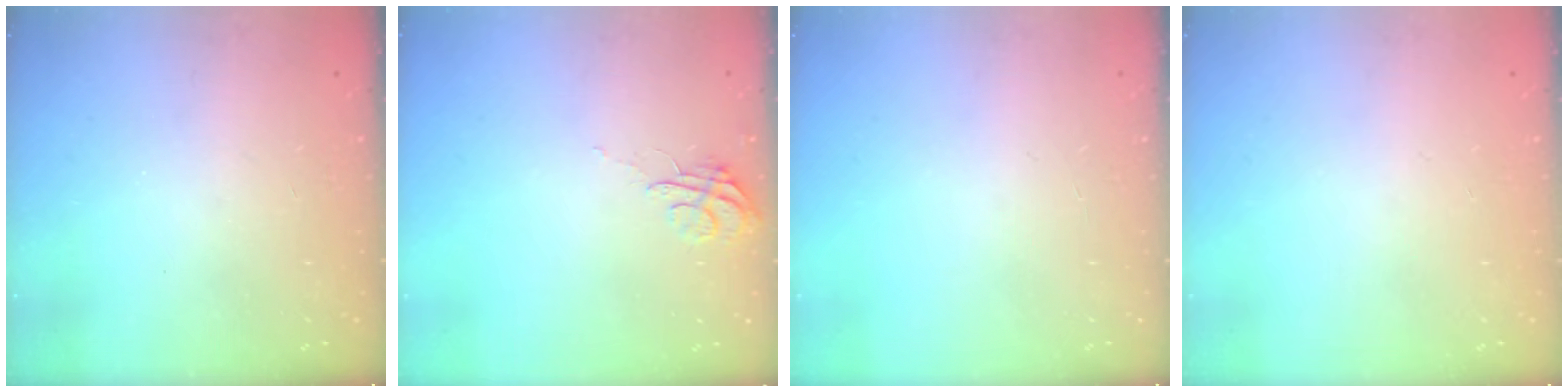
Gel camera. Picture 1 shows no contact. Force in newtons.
{"total": 5.5, "press": 5.4, "slide": 0.4}
{"total": 2.4, "press": 2.4, "slide": 0.2}
{"total": 0.0}